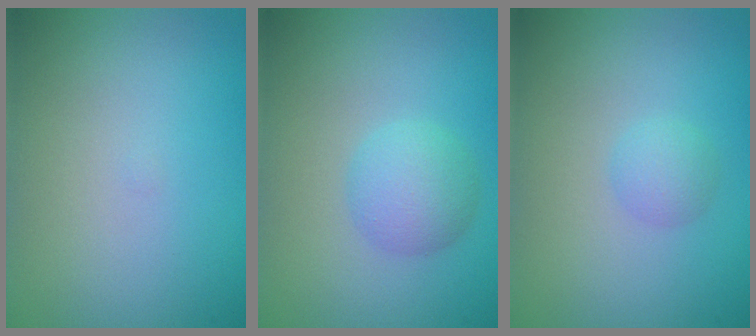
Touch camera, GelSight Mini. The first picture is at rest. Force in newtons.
{"total": 3.1, "press": 3.1, "slide": 0.0}
{"total": 1.5, "press": 1.5, "slide": 0.0}